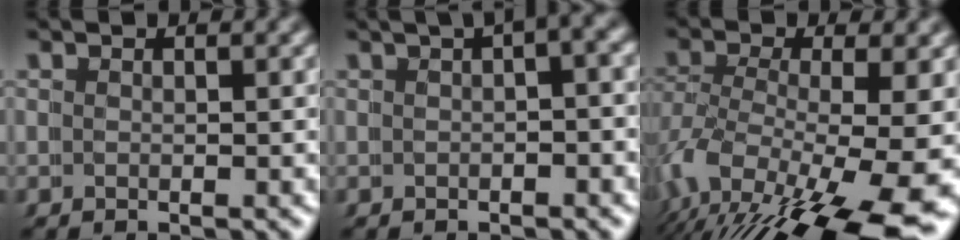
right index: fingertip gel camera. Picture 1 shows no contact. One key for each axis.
{"total": 3.8, "fx": 1.2, "fy": 1.5, "fz": 3.3, "tx": -0.024, "ty": 0.030, "tz": 0.007}
{"total": 9.3, "fx": -2.6, "fy": 4.3, "fz": 7.9, "tx": -0.153, "ty": -0.030, "tz": -0.027}